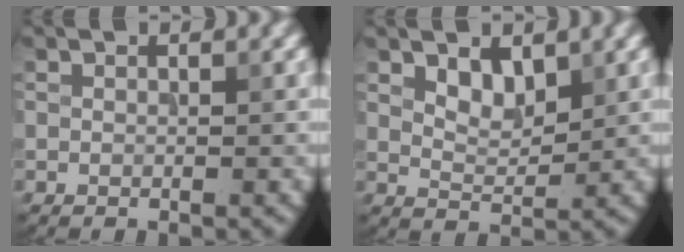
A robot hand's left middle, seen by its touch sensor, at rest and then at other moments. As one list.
[{"total": 2.5, "force": [1.4, 1.3, 1.5], "torque": [-0.030, -0.007, 0.031]}]